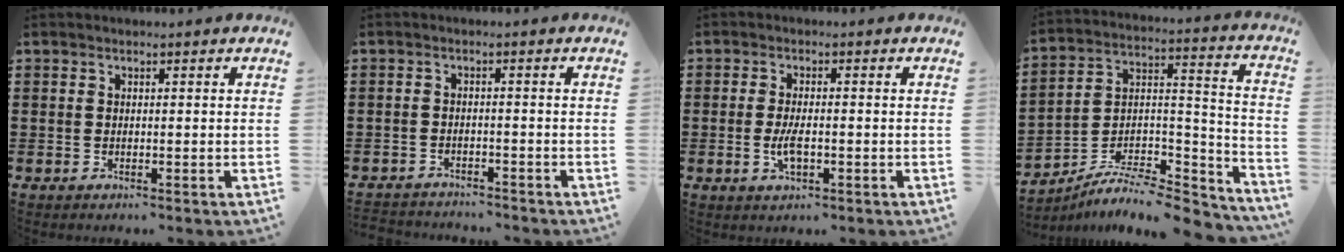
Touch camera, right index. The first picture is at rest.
{"total": 2.1, "force": [-2.1, 0.2, -0.2], "torque": [-0.005, 0.001, -0.046]}
{"total": 3.7, "force": [-0.7, 1.3, 3.4], "torque": [-0.074, -0.005, -0.017]}
{"total": 8.0, "force": [-7.0, 2.1, 3.1], "torque": [-0.042, 0.012, -0.137]}